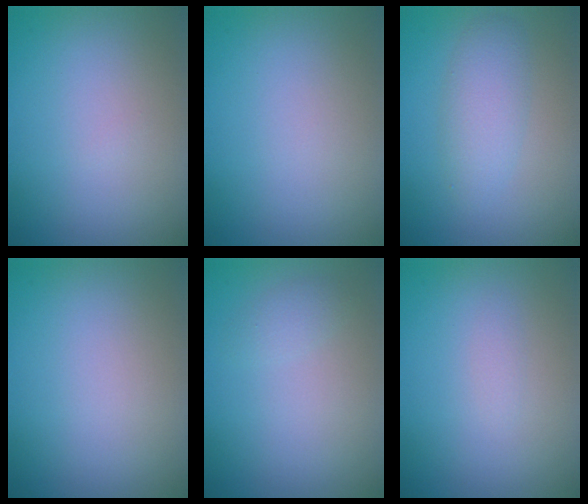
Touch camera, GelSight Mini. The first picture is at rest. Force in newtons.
{"total": 0.0}
{"total": 2.9, "press": 2.9, "slide": 0.1}
{"total": 0.0}
{"total": 1.1, "press": 1.1, "slide": 0.1}
{"total": 0.6, "press": 0.6, "slide": 0.0}